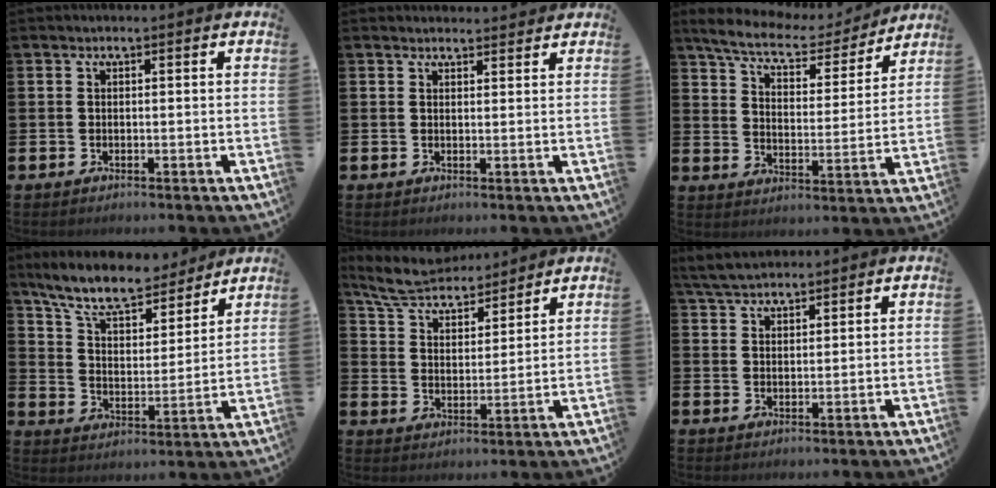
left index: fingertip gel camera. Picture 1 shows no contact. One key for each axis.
{"total": 1.9, "fx": 1.8, "fy": 0.4, "fz": -0.1, "tx": 0.009, "ty": -0.008, "tz": 0.031}
{"total": 7.3, "fx": 6.6, "fy": 1.8, "fz": 2.7, "tx": -0.079, "ty": -0.044, "tz": 0.109}
{"total": 9.8, "fx": 8.8, "fy": 2.5, "fz": 3.6, "tx": -0.102, "ty": -0.055, "tz": 0.156}
{"total": 7.3, "fx": 6.9, "fy": 1.6, "fz": 1.8, "tx": -0.071, "ty": -0.037, "tz": 0.125}
{"total": 4.7, "fx": 4.5, "fy": 1.0, "fz": 1.1, "tx": -0.032, "ty": -0.013, "tz": 0.083}